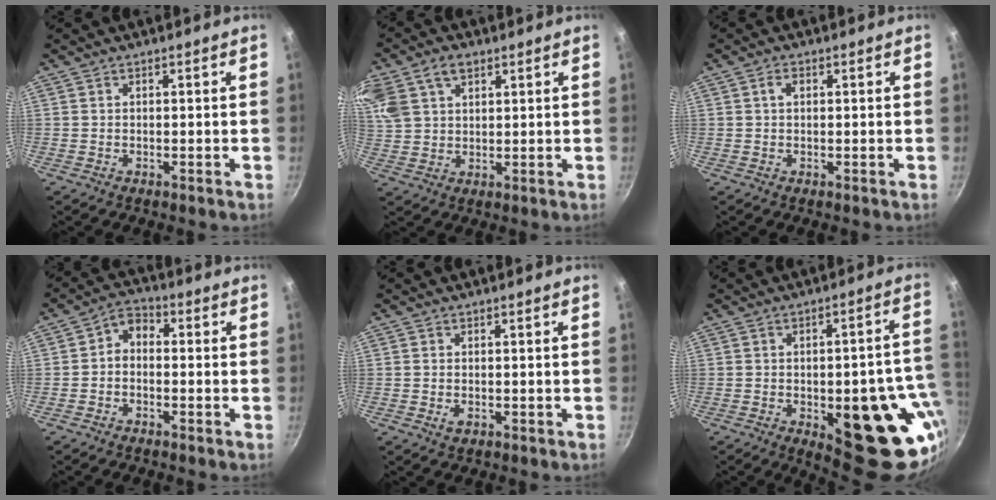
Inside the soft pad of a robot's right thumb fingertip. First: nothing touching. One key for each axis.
{"total": 16.3, "fx": 7.5, "fy": 11.4, "fz": 8.9, "tx": -0.210, "ty": 0.036, "tz": 0.148}
{"total": 1.9, "fx": 0.5, "fy": 1.2, "fz": 1.3, "tx": -0.021, "ty": 0.004, "tz": 0.007}
{"total": 4.2, "fx": -0.9, "fy": 3.1, "fz": 2.7, "tx": -0.041, "ty": 0.023, "tz": -0.026}
{"total": 1.5, "fx": -0.3, "fy": 1.0, "fz": 1.0, "tx": -0.019, "ty": -0.002, "tz": -0.005}
{"total": 22.5, "fx": -5.5, "fy": 9.3, "fz": 19.8, "tx": -0.178, "ty": 0.008, "tz": -0.059}